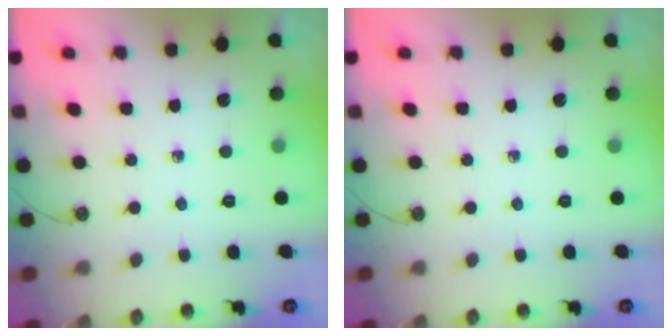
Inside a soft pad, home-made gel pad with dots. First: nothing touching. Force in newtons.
{"total": 0.0}